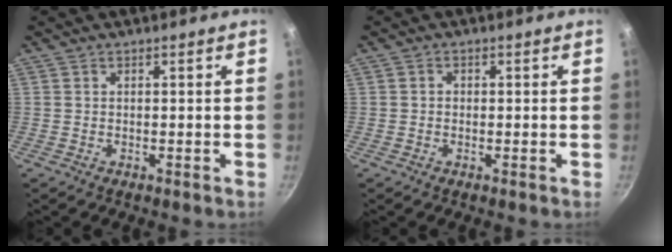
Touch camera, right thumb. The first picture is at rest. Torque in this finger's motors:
{"motor_torque": [-0.54, 0.38, 0.18, -0.31, -0.02]}